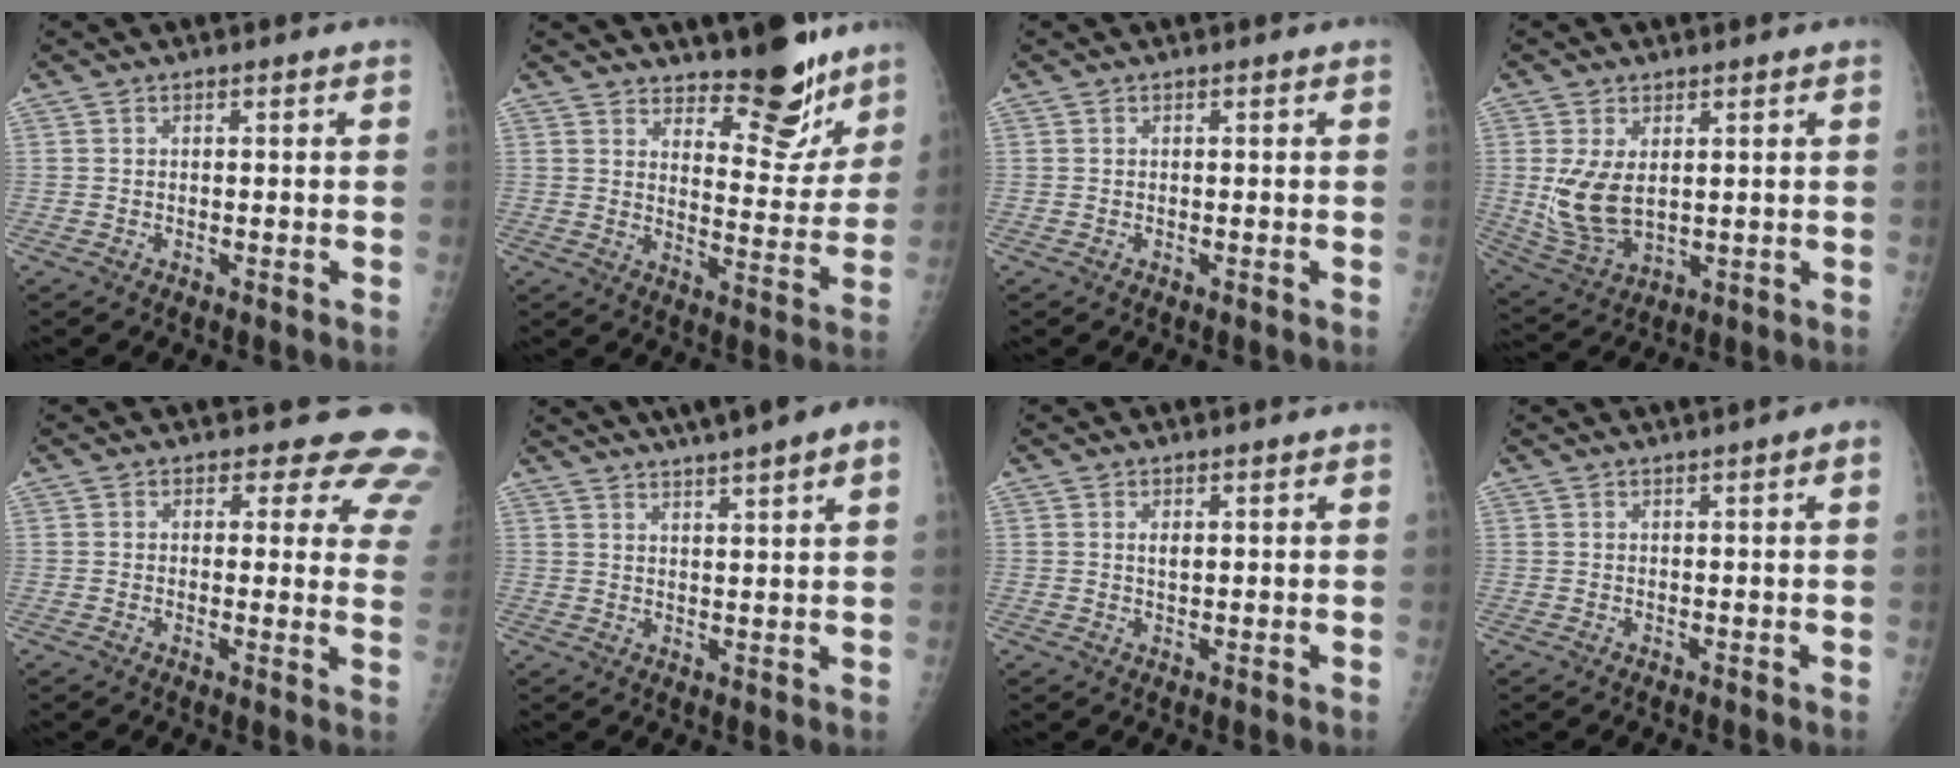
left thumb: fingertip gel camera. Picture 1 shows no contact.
{"total": 12.9, "force": [10.1, 4.8, 6.4], "torque": [-0.042, -0.083, 0.150]}
{"total": 0.0}
{"total": 9.1, "force": [1.4, 5.4, 7.1], "torque": [-0.137, -0.017, 0.045]}
{"total": 11.7, "force": [10.3, 4.8, 2.7], "torque": [0.030, -0.064, 0.080]}
{"total": 13.0, "force": [9.4, 1.5, 8.9], "torque": [-0.128, 0.007, 0.126]}
{"total": 1.4, "force": [0.7, 0.6, 1.0], "torque": [-0.016, -0.004, 0.013]}
{"total": 2.5, "force": [1.2, 0.2, 2.2], "torque": [-0.038, 0.008, 0.019]}